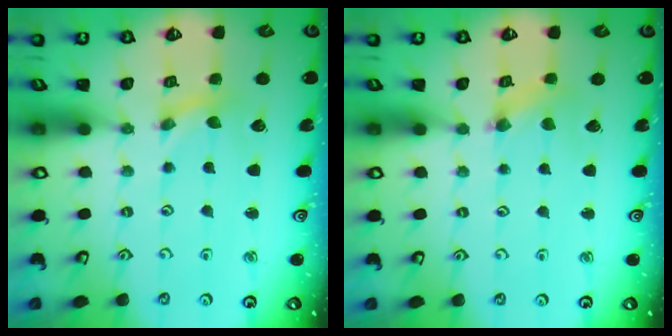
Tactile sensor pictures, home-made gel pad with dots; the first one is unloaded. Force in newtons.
{"total": 0.8, "press": 0.7, "slide": 0.3}